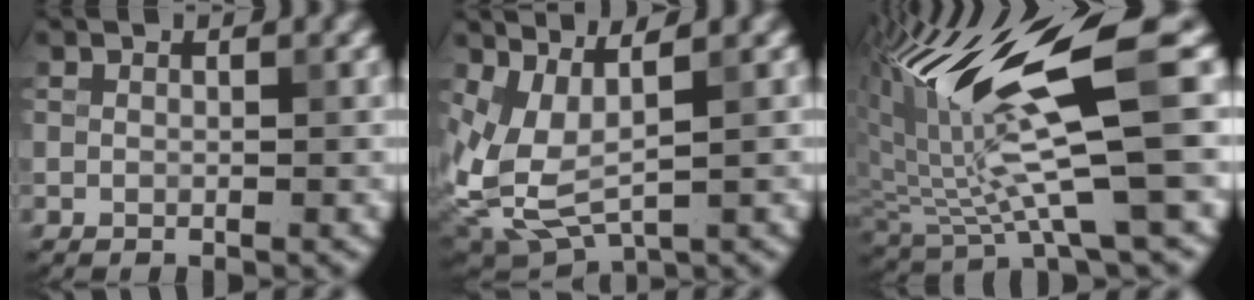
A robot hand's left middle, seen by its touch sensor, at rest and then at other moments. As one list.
[{"total": 5.3, "force": [1.1, 2.3, 4.7], "torque": [-0.121, -0.008, 0.030]}, {"total": 13.6, "force": [4.5, 2.7, 12.6], "torque": [-0.235, 0.008, 0.089]}]